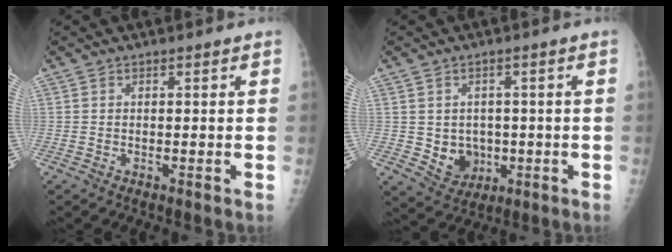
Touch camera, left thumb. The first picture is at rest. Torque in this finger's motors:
{"motor_torque": [-0.02, 0.01, 0.05, -0.01, 0.01]}